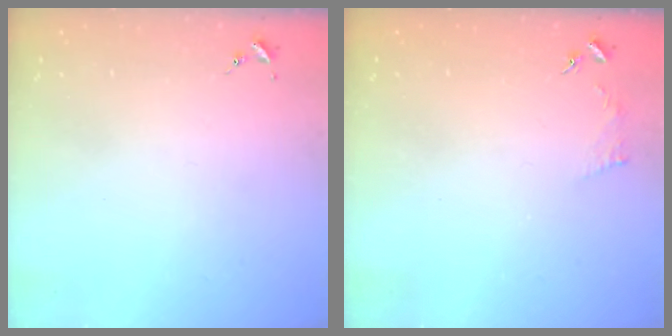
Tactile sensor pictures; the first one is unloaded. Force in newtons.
{"total": 3.4, "press": 3.3, "slide": 0.5}